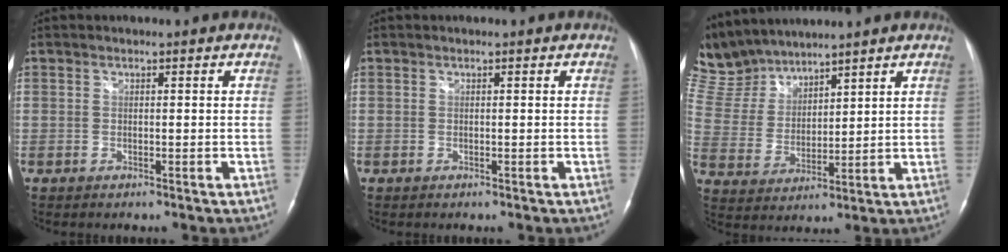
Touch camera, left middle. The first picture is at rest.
{"total": 0.0}
{"total": 10.9, "force": [10.4, 2.5, 2.0], "torque": [-0.065, 0.015, 0.226]}